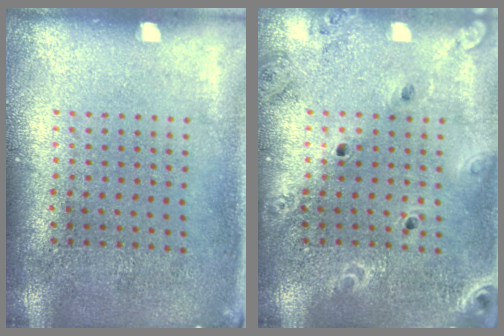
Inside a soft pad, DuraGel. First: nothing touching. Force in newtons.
{"total": 1.9, "press": 1.8, "slide": 0.7}